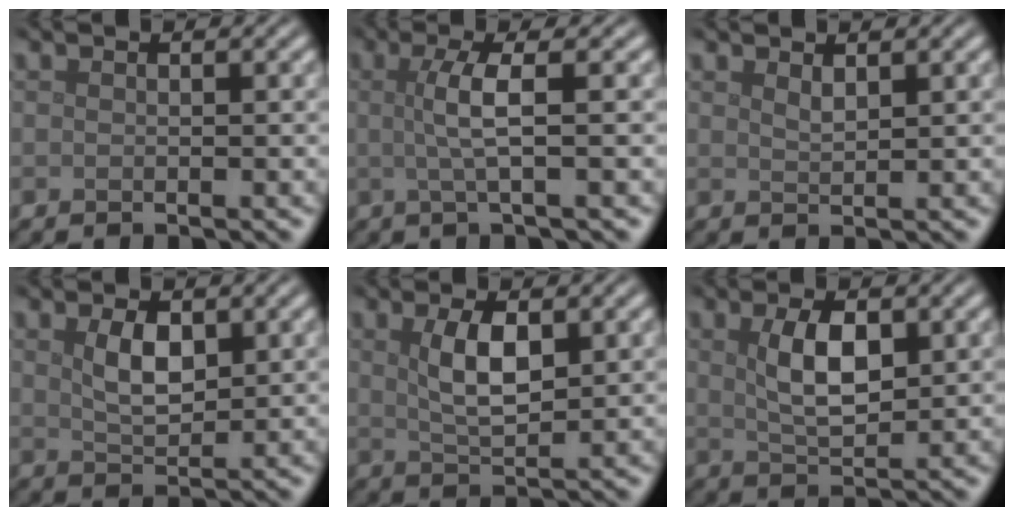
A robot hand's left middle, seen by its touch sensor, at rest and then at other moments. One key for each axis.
{"total": 3.4, "fx": 0.2, "fy": 0.7, "fz": 3.3, "tx": -0.060, "ty": 0.003, "tz": -0.001}
{"total": 1.0, "fx": 0.9, "fy": 0.2, "fz": 0.5, "tx": -0.010, "ty": -0.001, "tz": 0.017}
{"total": 3.0, "fx": 1.0, "fy": 1.5, "fz": 2.3, "tx": -0.050, "ty": -0.002, "tz": 0.024}
{"total": 3.8, "fx": 1.1, "fy": 1.5, "fz": 3.3, "tx": -0.068, "ty": 0.000, "tz": 0.025}
{"total": 4.1, "fx": 1.1, "fy": 1.9, "fz": 3.5, "tx": -0.072, "ty": 0.000, "tz": 0.023}